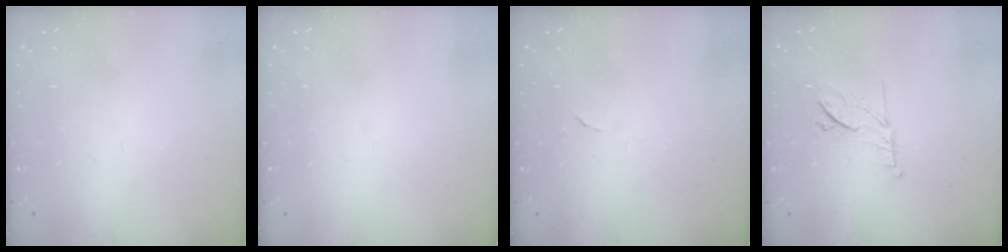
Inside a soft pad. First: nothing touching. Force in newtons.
{"total": 1.5, "press": 1.5, "slide": 0.1}
{"total": 3.8, "press": 3.8, "slide": 0.2}
{"total": 9.7, "press": 9.7, "slide": 0.6}